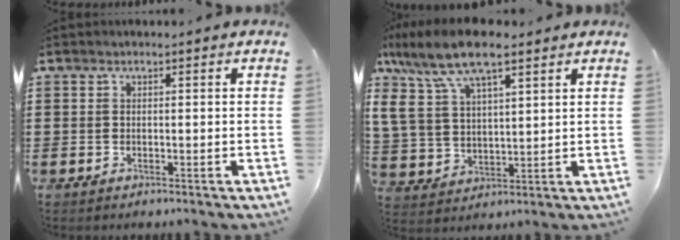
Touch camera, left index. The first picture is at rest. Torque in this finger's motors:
{"motor_torque": [2.14, 0.00, 0.82, 0.21]}